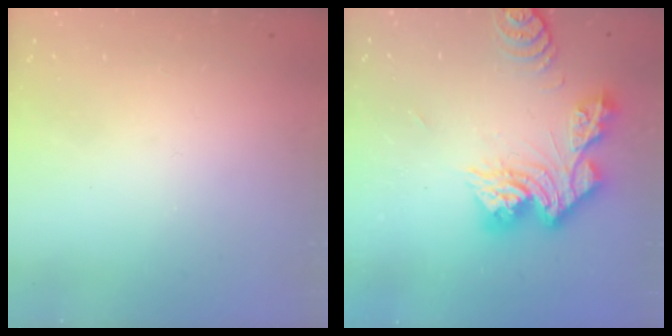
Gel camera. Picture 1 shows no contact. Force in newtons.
{"total": 14.3, "press": 14.2, "slide": 1.5}